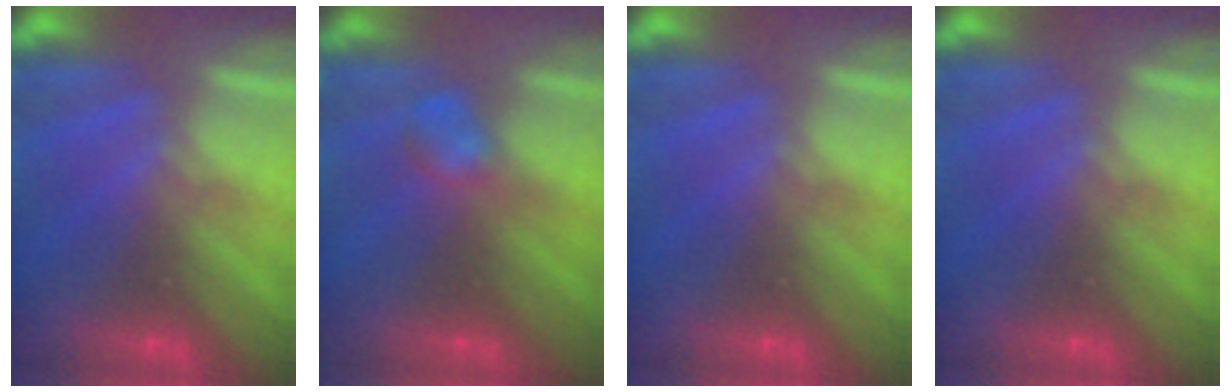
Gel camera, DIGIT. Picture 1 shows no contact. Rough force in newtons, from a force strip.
{"total": 2.2}
{"total": 0.0}
{"total": 0.0}